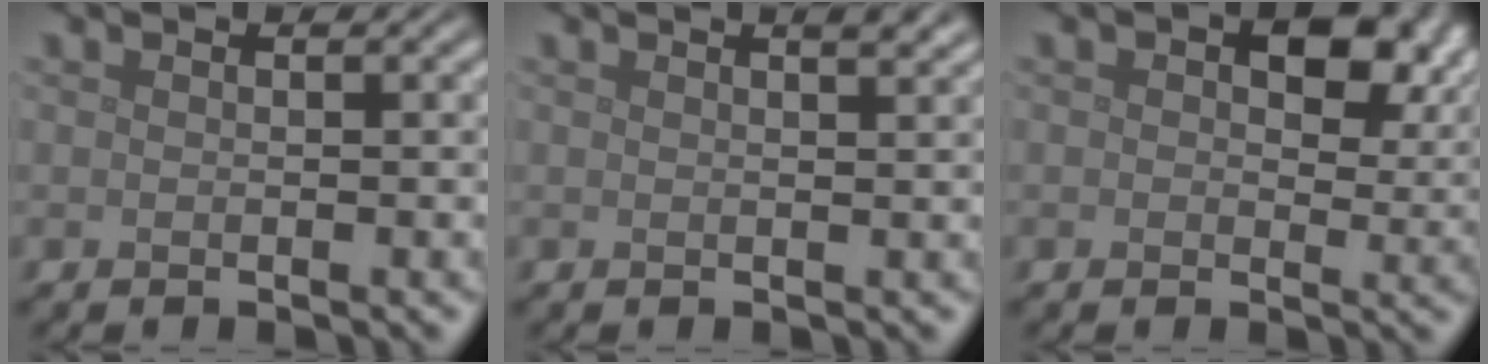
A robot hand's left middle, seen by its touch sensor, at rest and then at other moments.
{"total": 1.9, "force": [1.3, 0.5, 1.3], "torque": [-0.007, 0.003, 0.013]}
{"total": 6.7, "force": [2.3, 3.9, 4.9], "torque": [-0.061, -0.003, 0.028]}